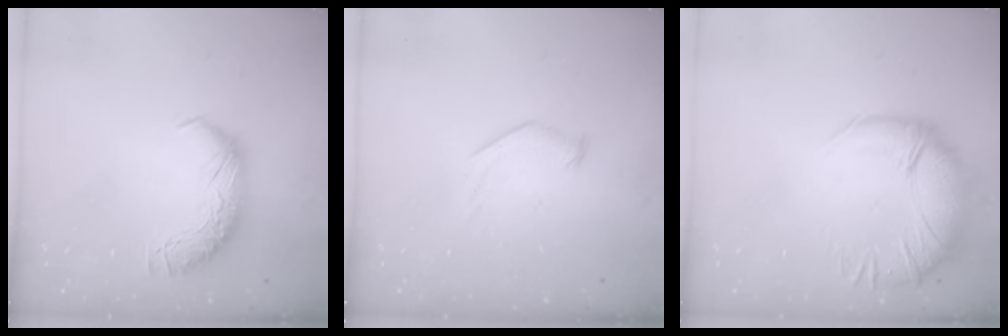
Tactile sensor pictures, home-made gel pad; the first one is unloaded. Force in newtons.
{"total": 6.5, "press": 6.4, "slide": 0.9}
{"total": 2.7, "press": 0.1, "slide": 2.7}